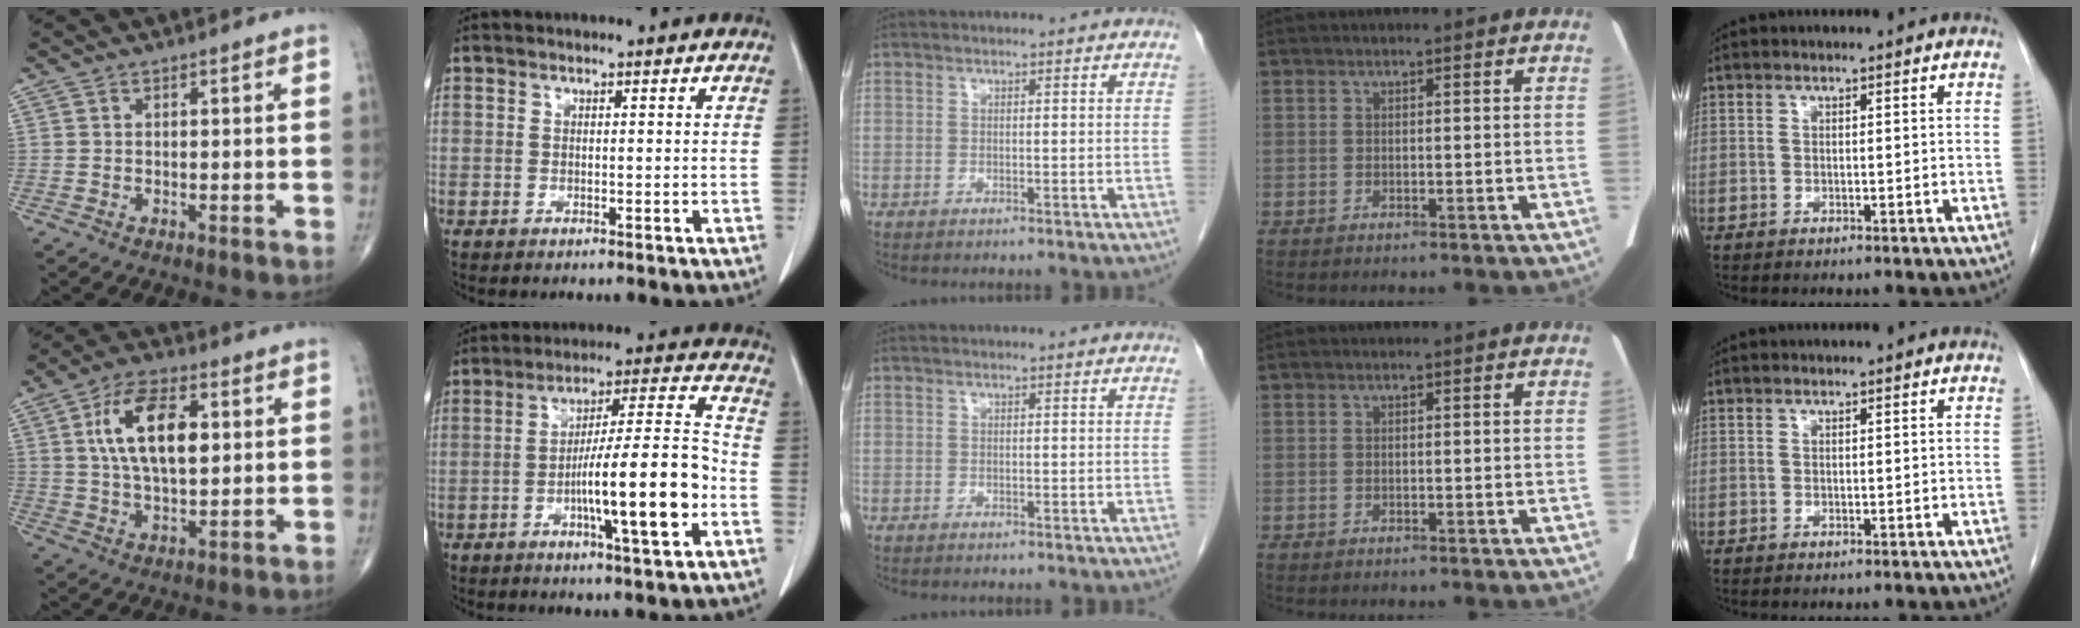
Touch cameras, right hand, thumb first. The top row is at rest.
{"thumb": {"total": 13.8, "force": [3.1, 6.8, 11.6], "torque": [-0.198, 0.001, 0.053]}, "index": {"total": 14.9, "force": [-4.5, 0.8, 14.2], "torque": [-0.230, 0.009, -0.071]}}